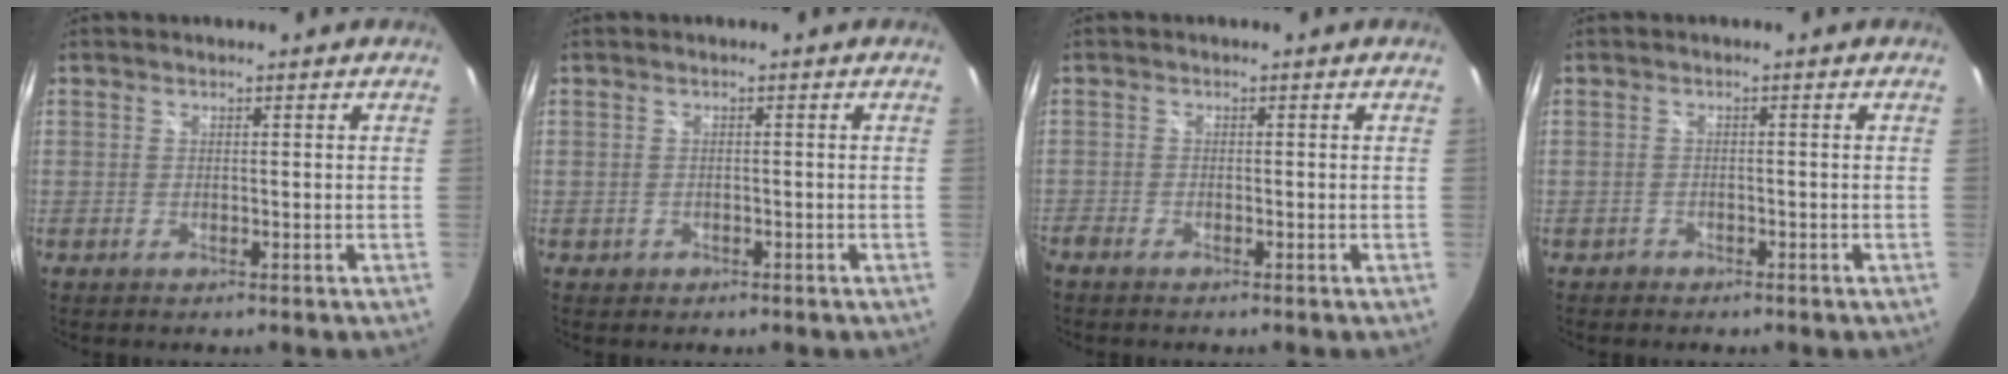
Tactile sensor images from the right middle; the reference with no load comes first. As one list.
[{"total": 1.2, "force": [-0.5, 1.0, 0.4], "torque": [-0.008, 0.000, -0.003]}, {"total": 1.4, "force": [-1.3, 0.4, 0.4], "torque": [-0.012, -0.006, -0.028]}, {"total": 1.2, "force": [-0.9, 0.8, 0.1], "torque": [-0.006, 0.003, -0.012]}]